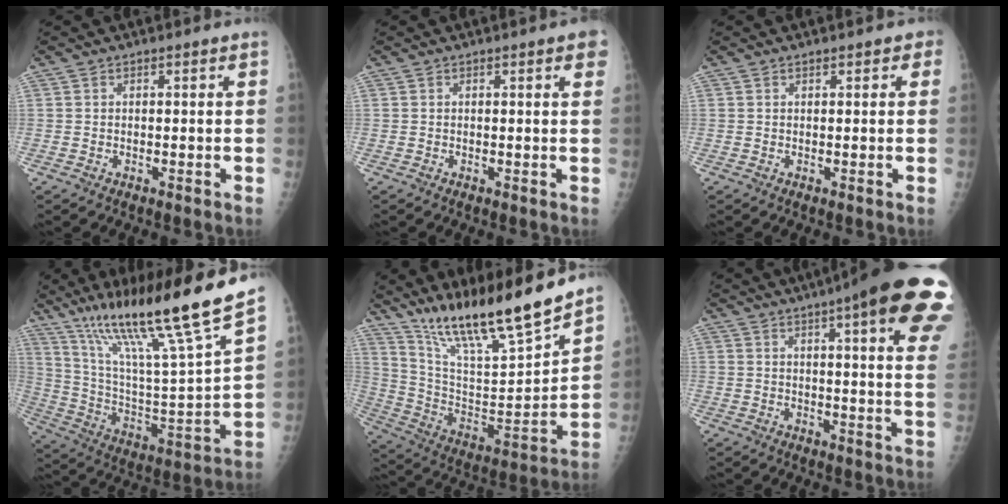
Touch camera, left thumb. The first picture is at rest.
{"total": 2.8, "force": [1.5, 0.6, 2.4], "torque": [-0.022, 0.000, 0.014]}
{"total": 1.9, "force": [1.1, 1.0, 1.1], "torque": [-0.001, -0.001, 0.012]}
{"total": 26.4, "force": [18.4, 0.8, 18.9], "torque": [-0.301, -0.065, 0.324]}
{"total": 22.4, "force": [18.3, 2.3, 12.7], "torque": [-0.196, -0.095, 0.326]}
{"total": 24.3, "force": [13.0, 4.4, 20.0], "torque": [-0.205, -0.014, 0.154]}